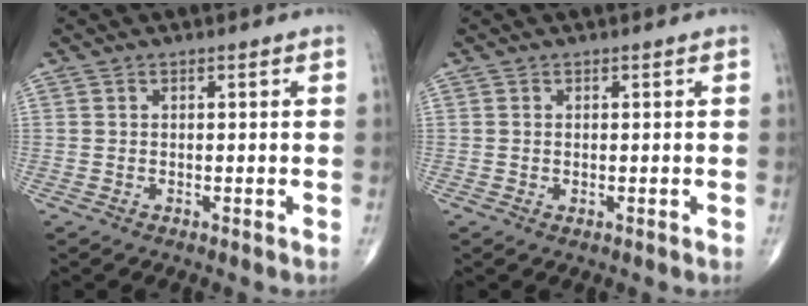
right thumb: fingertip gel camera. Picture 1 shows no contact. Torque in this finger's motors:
{"motor_torque": [-0.53, -0.04, -0.05, 0.11, -0.03]}